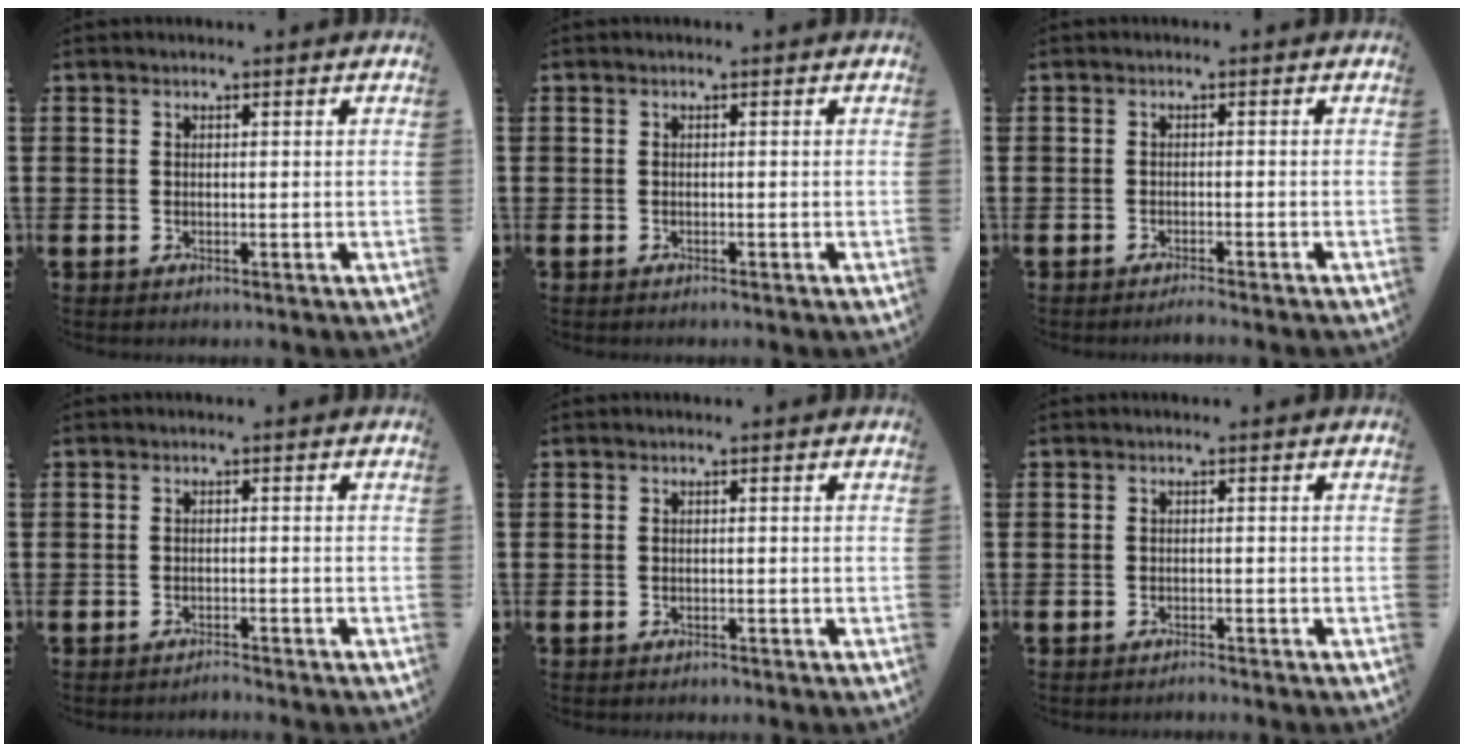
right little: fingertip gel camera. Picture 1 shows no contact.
{"total": 0.0}
{"total": 1.1, "force": [-1.0, -0.1, 0.5], "torque": [-0.007, -0.002, -0.020]}
{"total": 1.1, "force": [-1.1, -0.1, 0.1], "torque": [-0.005, -0.001, -0.021]}
{"total": 0.0}
{"total": 0.7, "force": [-0.7, 0.0, 0.2], "torque": [-0.005, -0.004, -0.013]}